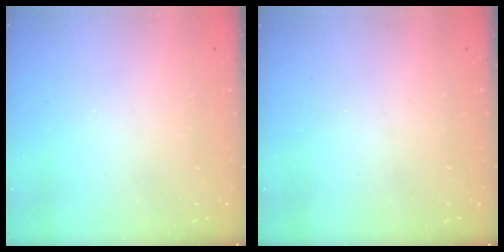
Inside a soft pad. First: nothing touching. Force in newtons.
{"total": 0.0}